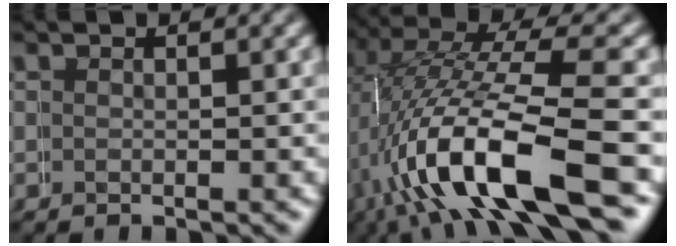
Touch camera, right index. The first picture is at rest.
{"total": 11.6, "force": [-1.8, 4.9, 10.3], "torque": [-0.206, -0.012, -0.017]}